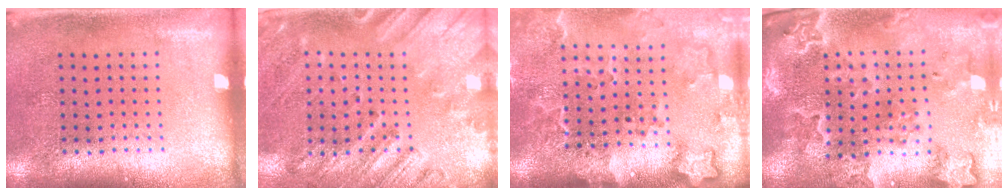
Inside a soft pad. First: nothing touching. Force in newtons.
{"total": 2.5, "press": 2.0, "slide": 1.5}
{"total": 2.9, "press": 2.2, "slide": 1.8}
{"total": 2.9, "press": 2.7, "slide": 1.0}